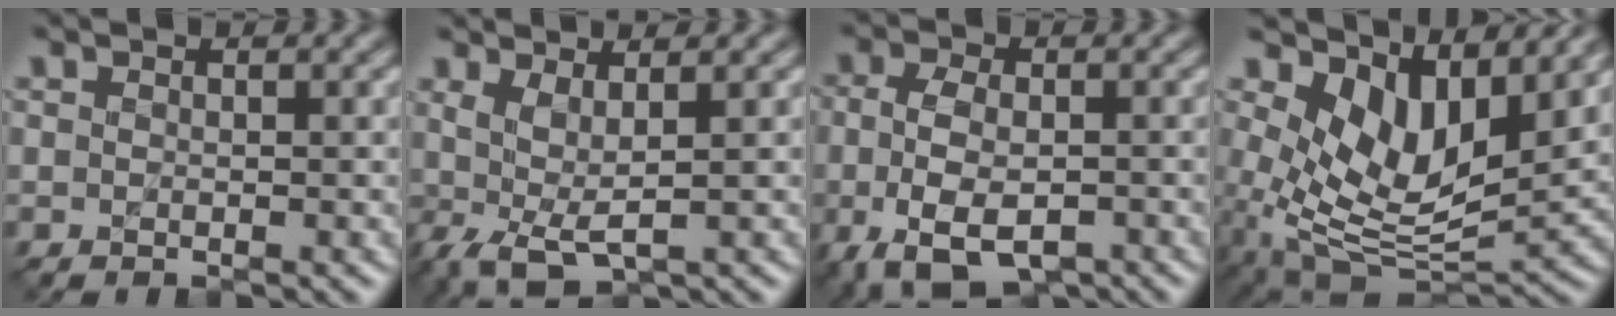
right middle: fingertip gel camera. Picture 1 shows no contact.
{"total": 3.0, "force": [-0.1, 1.1, 2.8], "torque": [-0.066, -0.008, 0.002]}
{"total": 6.9, "force": [-2.7, 4.1, 4.8], "torque": [-0.100, -0.014, -0.045]}
{"total": 8.2, "force": [2.4, 4.9, 6.1], "torque": [-0.121, -0.023, 0.047]}